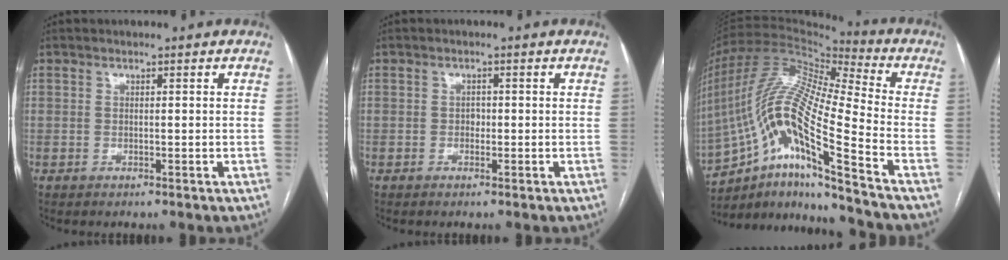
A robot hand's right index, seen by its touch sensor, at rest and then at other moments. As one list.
[{"total": 1.0, "force": [-0.2, 0.8, 0.6], "torque": [-0.007, 0.003, -0.004]}, {"total": 20.2, "force": [-11.5, 0.6, 16.6], "torque": [-0.361, -0.004, -0.210]}]